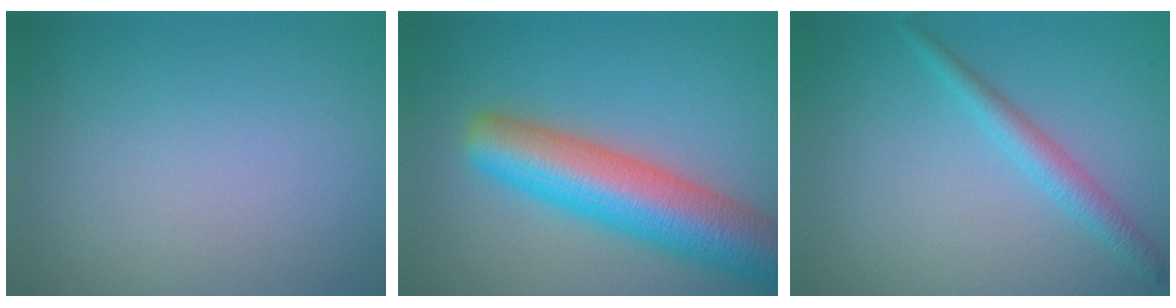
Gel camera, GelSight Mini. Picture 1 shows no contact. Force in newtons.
{"total": 9.5, "press": 9.5, "slide": 0.5}
{"total": 2.2, "press": 2.2, "slide": 0.1}